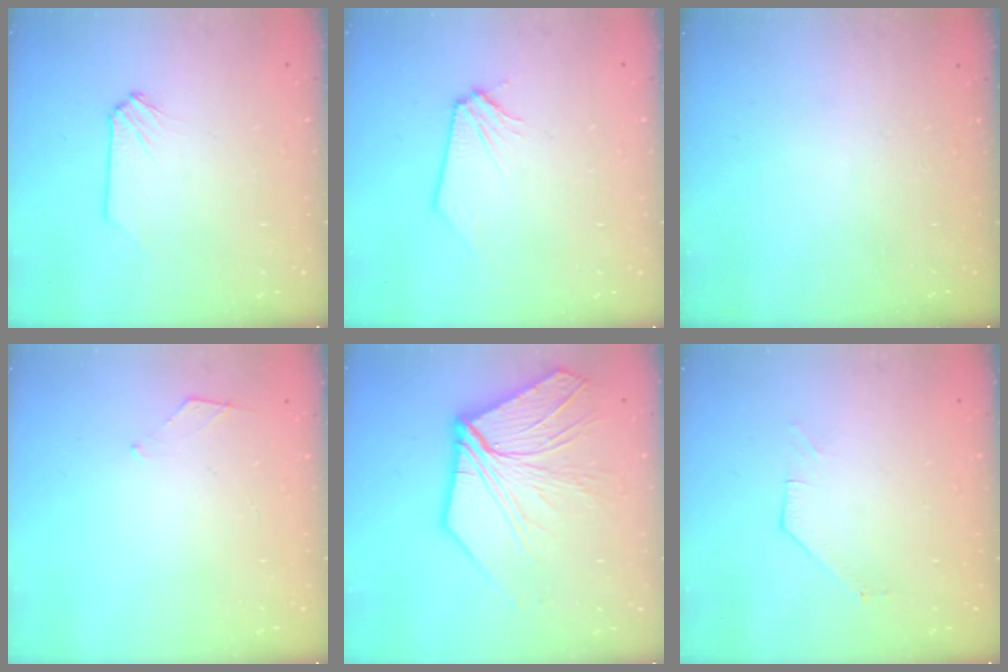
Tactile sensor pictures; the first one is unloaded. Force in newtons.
{"total": 0.0}
{"total": 0.0}
{"total": 4.4, "press": 4.4, "slide": 0.8}
{"total": 14.5, "press": 14.3, "slide": 2.4}
{"total": 1.0, "press": 0.9, "slide": 0.2}